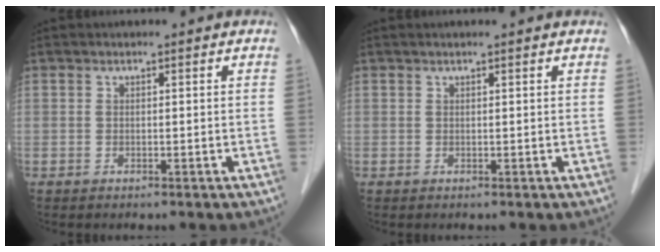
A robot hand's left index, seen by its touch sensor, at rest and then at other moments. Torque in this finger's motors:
{"motor_torque": [0.00, 0.07, -0.02, -0.01]}